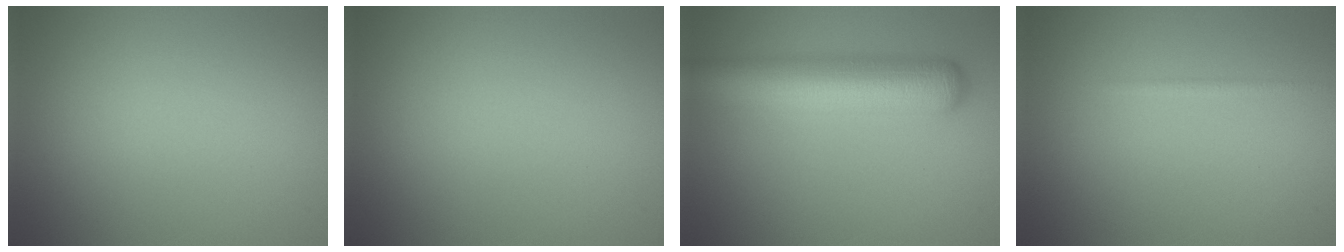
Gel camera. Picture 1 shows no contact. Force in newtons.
{"total": 0.0}
{"total": 8.4, "press": 8.4, "slide": 0.4}
{"total": 0.8, "press": 0.7, "slide": 0.1}